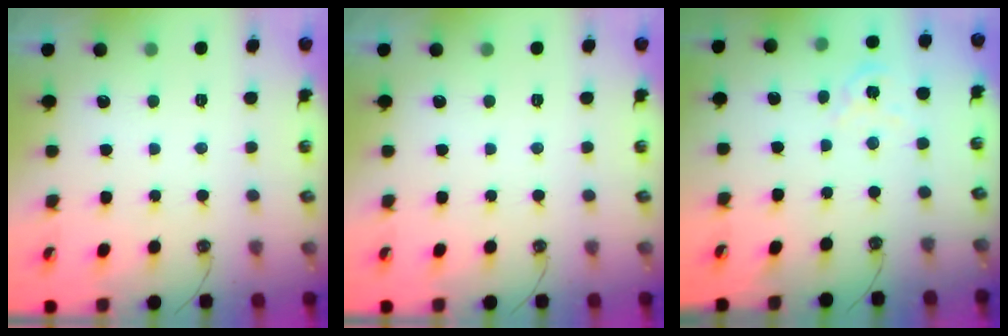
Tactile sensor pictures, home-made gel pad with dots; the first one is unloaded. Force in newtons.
{"total": 0.0}
{"total": 3.0, "press": 3.0, "slide": 0.3}